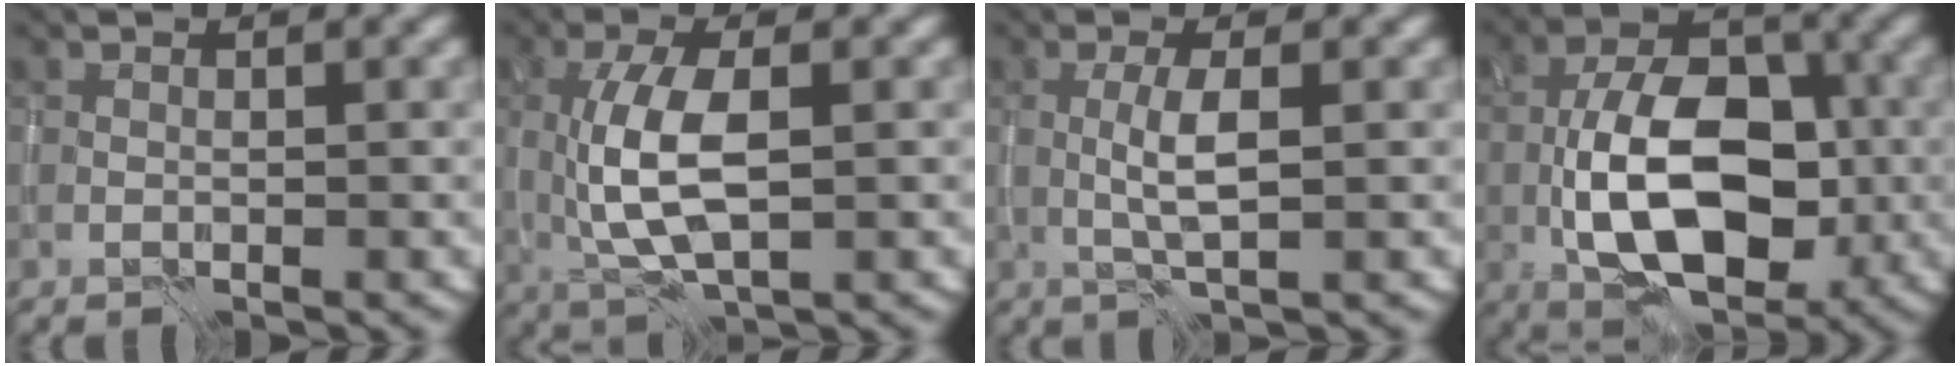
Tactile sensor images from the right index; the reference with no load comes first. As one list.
[{"total": 6.4, "force": [0.0, 2.5, 5.9], "torque": [-0.129, -0.002, 0.002]}, {"total": 2.6, "force": [0.0, 0.3, 2.6], "torque": [-0.055, 0.004, 0.000]}, {"total": 10.7, "force": [-2.5, 5.8, 8.6], "torque": [-0.155, 0.008, -0.049]}]